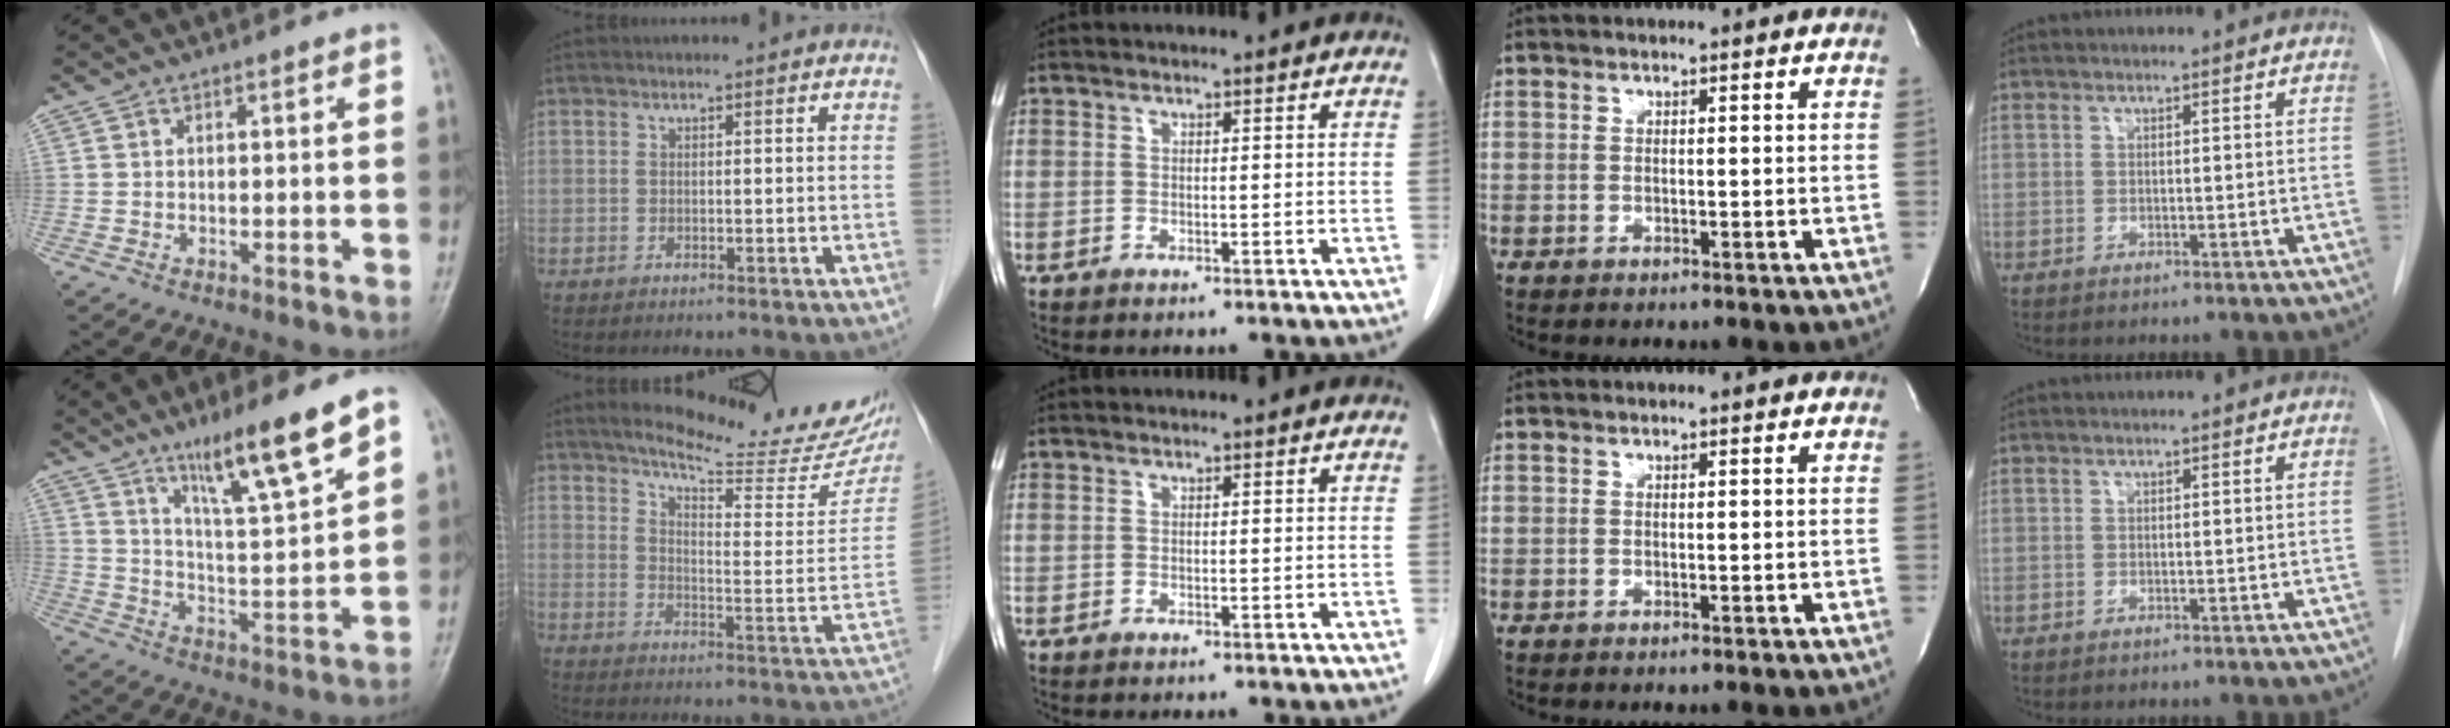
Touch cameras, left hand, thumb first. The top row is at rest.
{"thumb": {"total": 14.6, "force": [9.2, 1.2, 11.2], "torque": [-0.184, -0.051, 0.163]}, "index": {"total": 19.7, "force": [17.3, 2.5, 9.1], "torque": [-0.121, -0.057, 0.214]}}